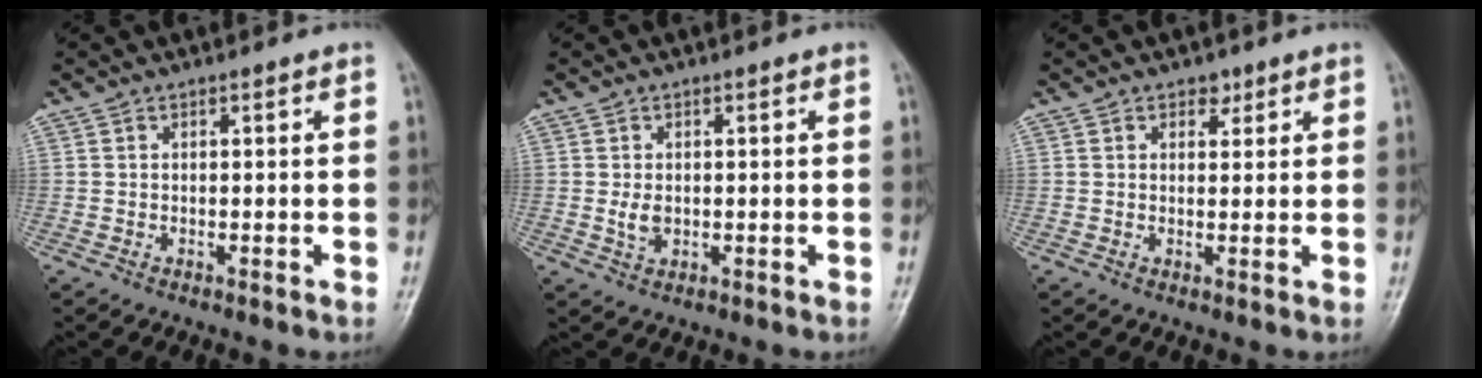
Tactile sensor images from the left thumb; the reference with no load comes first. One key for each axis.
{"total": 2.9, "fx": 0.0, "fy": 2.0, "fz": 2.1, "tx": -0.033, "ty": -0.004, "tz": 0.004}
{"total": 2.4, "fx": 1.5, "fy": 1.6, "fz": 0.9, "tx": 0.004, "ty": -0.007, "tz": 0.019}